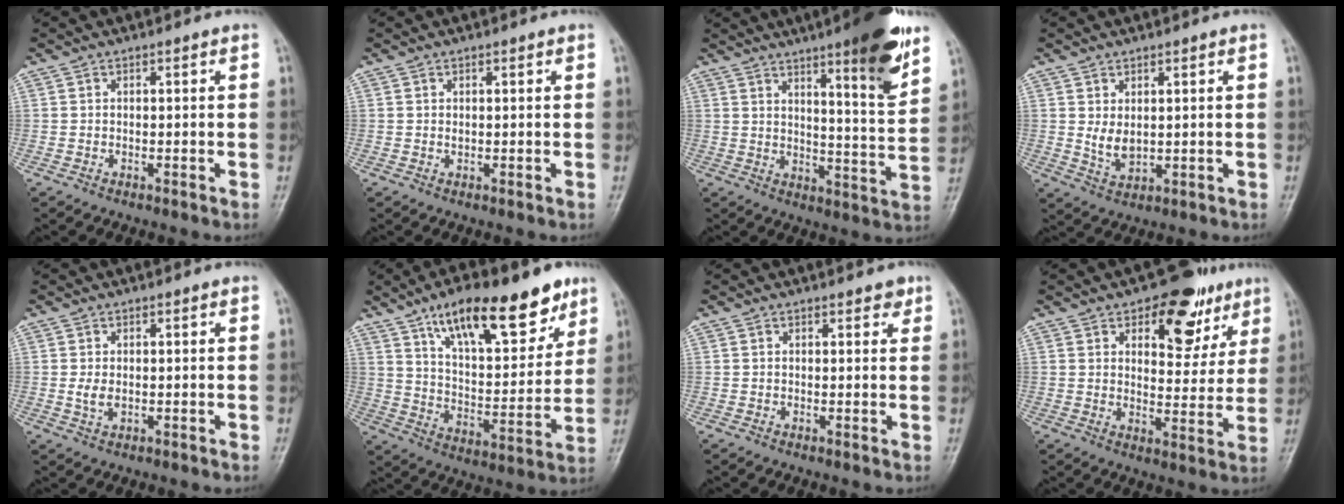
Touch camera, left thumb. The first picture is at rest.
{"total": 0.6, "force": [0.2, 0.2, 0.5], "torque": [-0.009, 0.003, 0.007]}
{"total": 14.9, "force": [9.0, 2.0, 11.7], "torque": [-0.149, -0.055, 0.132]}
{"total": 3.8, "force": [0.9, 2.1, 3.0], "torque": [-0.049, -0.014, 0.027]}
{"total": 2.2, "force": [0.0, 1.3, 1.8], "torque": [-0.037, -0.001, 0.005]}
{"total": 21.4, "force": [13.3, 8.4, 14.5], "torque": [-0.182, -0.051, 0.222]}
{"total": 1.6, "force": [1.2, 0.8, 0.8], "torque": [0.000, -0.005, 0.012]}
{"total": 13.1, "force": [7.1, 7.2, 8.3], "torque": [-0.058, -0.031, 0.098]}